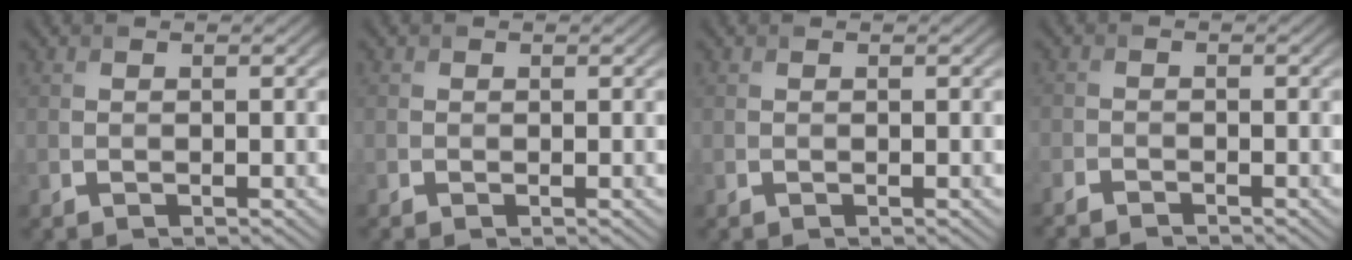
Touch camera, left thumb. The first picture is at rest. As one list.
[{"total": 0.7, "force": [-0.6, 0.4, 0.2], "torque": [-0.006, -0.003, -0.013]}, {"total": 0.0}, {"total": 2.5, "force": [-2.4, 0.2, 0.8], "torque": [-0.016, -0.008, -0.051]}]